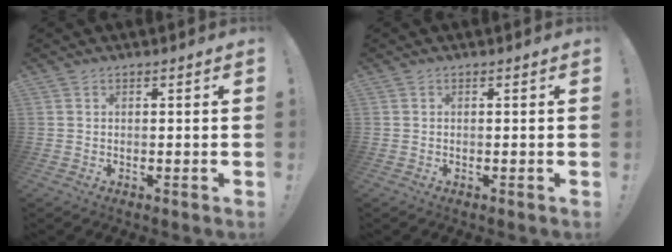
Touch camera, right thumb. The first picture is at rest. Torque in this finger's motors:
{"motor_torque": [-0.07, -0.13, 0.27, -0.27, 0.01]}